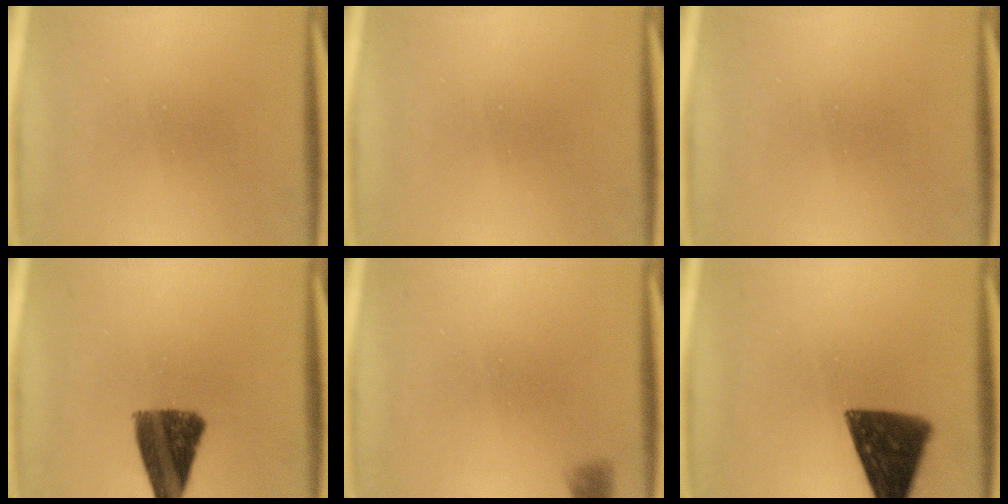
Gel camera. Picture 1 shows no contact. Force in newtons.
{"total": 0.0}
{"total": 0.0}
{"total": 11.0}
{"total": 1.2}
{"total": 12.4}